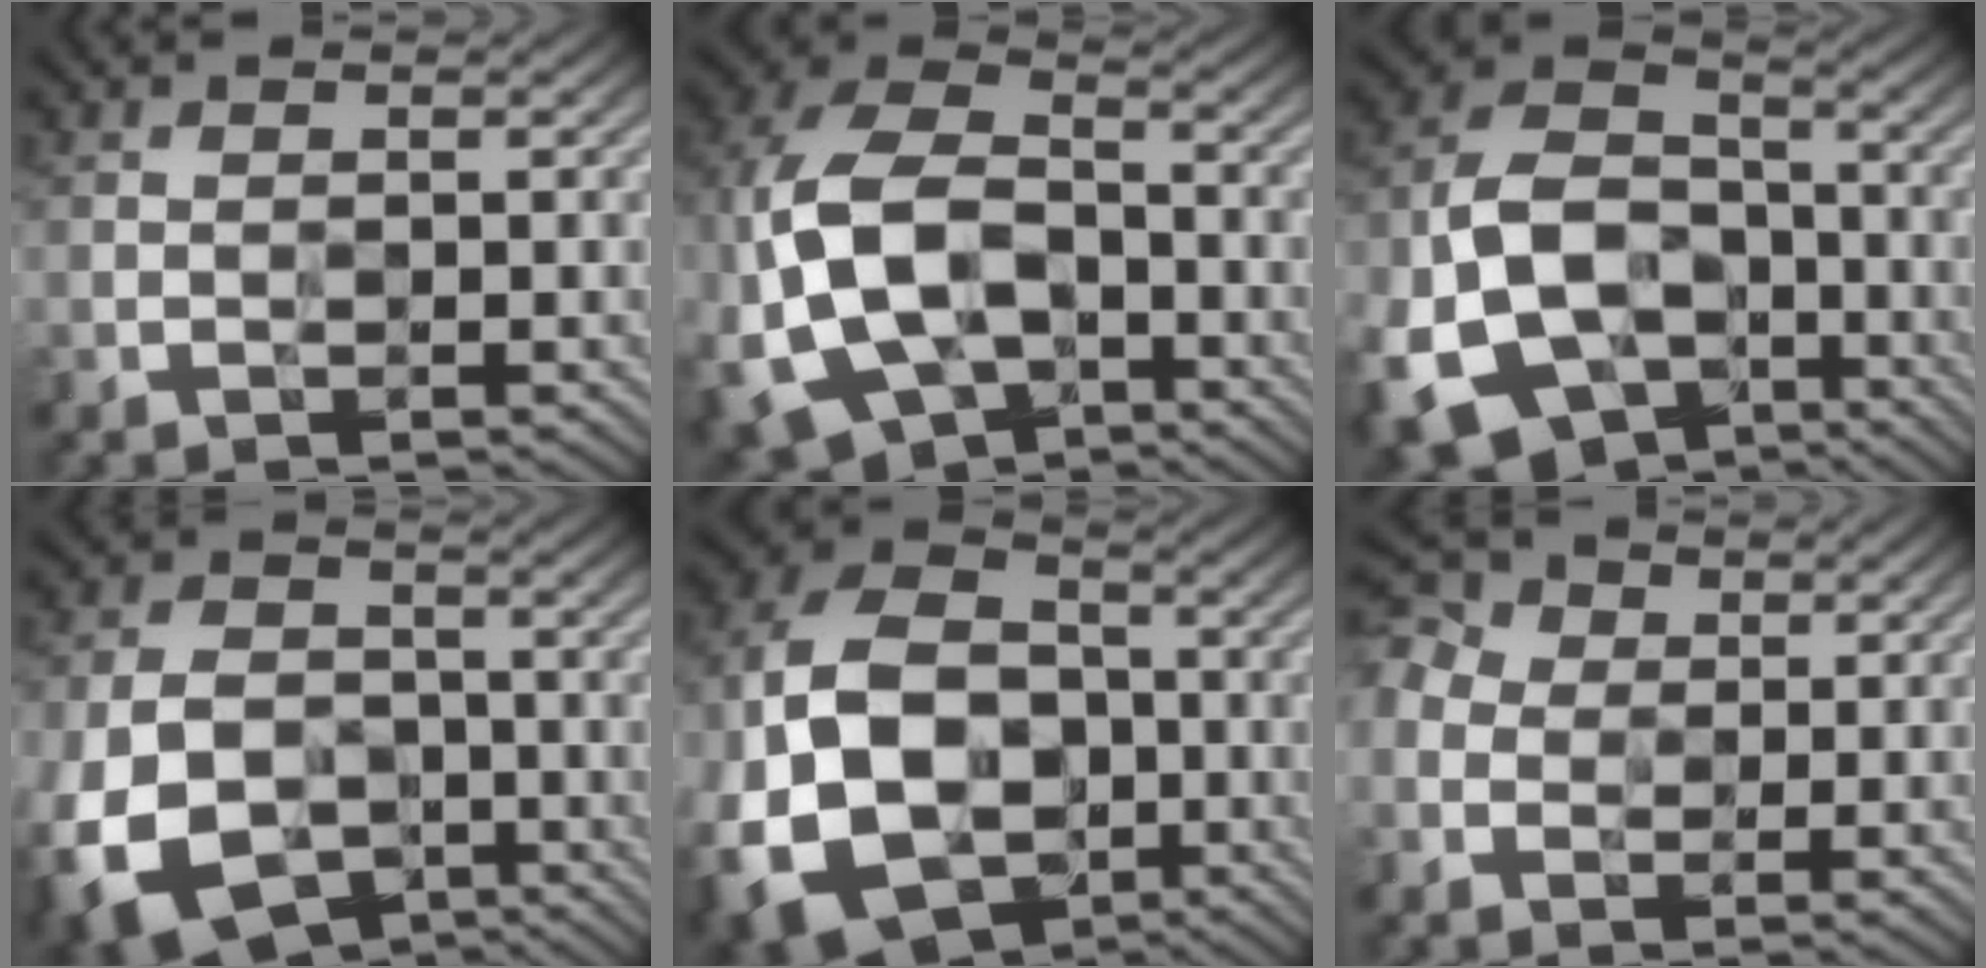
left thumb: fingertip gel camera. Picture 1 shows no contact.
{"total": 16.3, "force": [-4.7, 10.5, 11.6], "torque": [-0.280, -0.017, -0.094]}
{"total": 16.7, "force": [-6.9, 11.5, 9.9], "torque": [-0.229, -0.036, -0.134]}
{"total": 14.1, "force": [-6.3, 9.7, 8.0], "torque": [-0.191, -0.036, -0.112]}
{"total": 18.5, "force": [-4.9, 13.4, 11.7], "torque": [-0.255, -0.016, -0.091]}
{"total": 6.0, "force": [0.5, 5.1, 3.1], "torque": [-0.103, 0.015, -0.003]}